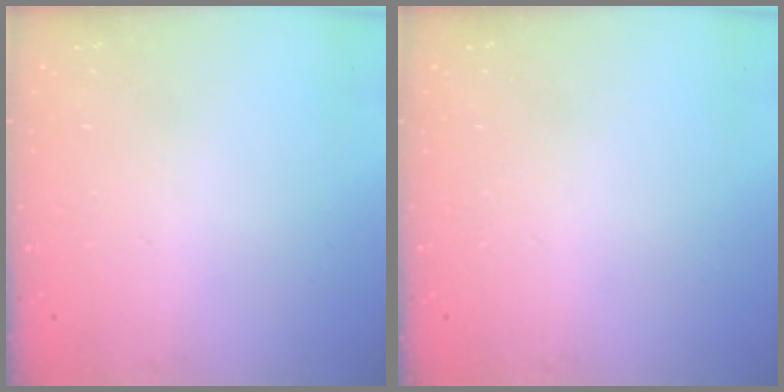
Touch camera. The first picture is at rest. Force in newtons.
{"total": 0.0}